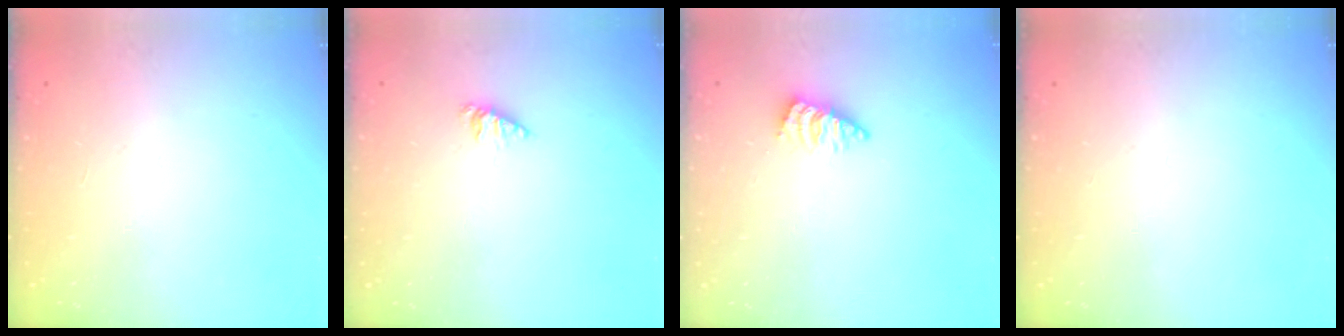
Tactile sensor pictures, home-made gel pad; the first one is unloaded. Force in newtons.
{"total": 1.3, "press": 1.3, "slide": 0.2}
{"total": 2.3, "press": 2.3, "slide": 0.3}
{"total": 0.0}